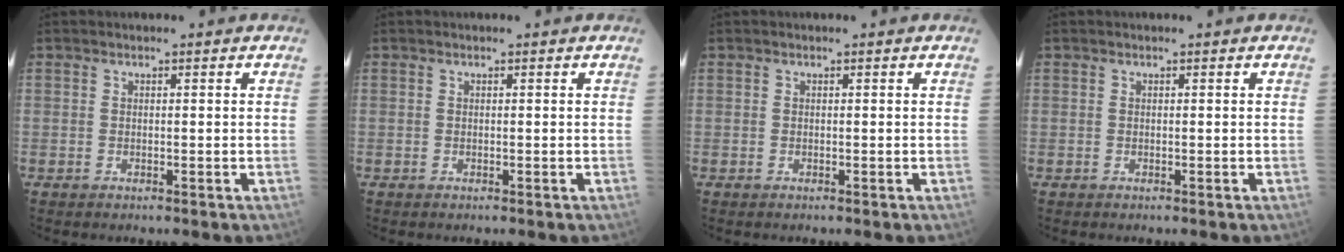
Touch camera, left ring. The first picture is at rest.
{"total": 0.0}
{"total": 0.0}
{"total": 0.0}